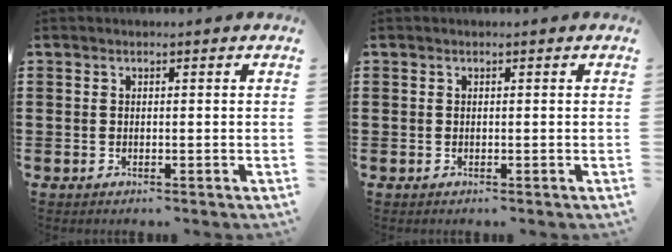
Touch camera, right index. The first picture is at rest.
{"total": 0.0}